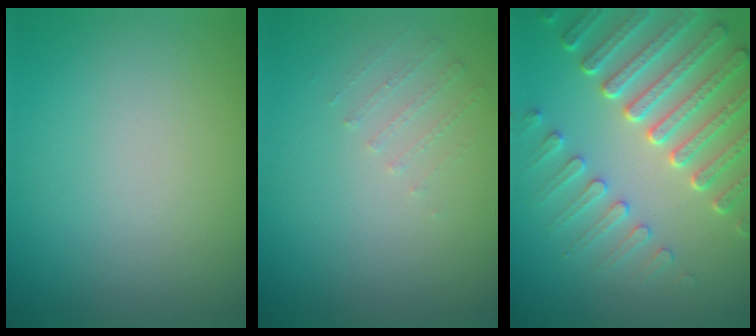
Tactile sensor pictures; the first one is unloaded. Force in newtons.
{"total": 0.6, "press": 0.5, "slide": 0.4}
{"total": 6.8, "press": 5.4, "slide": 4.1}